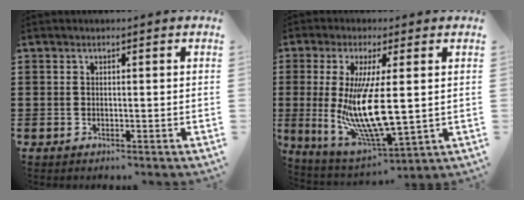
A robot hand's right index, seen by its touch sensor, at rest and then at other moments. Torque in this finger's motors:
{"motor_torque": [1.46, 0.67, 1.05, 0.21]}